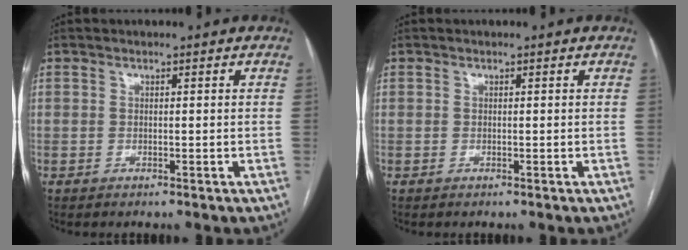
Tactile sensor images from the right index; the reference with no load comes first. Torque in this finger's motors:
{"motor_torque": [-0.02, -0.01, 0.00, 0.00]}